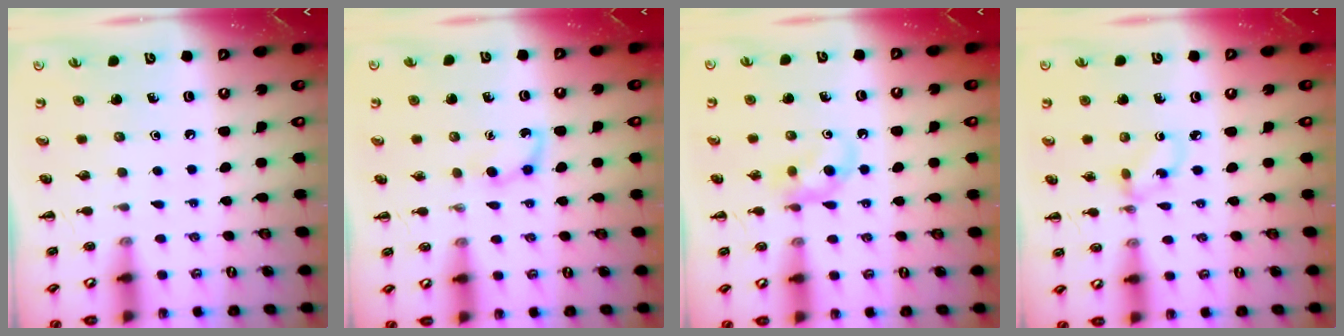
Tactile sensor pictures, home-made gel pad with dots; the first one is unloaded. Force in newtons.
{"total": 3.5, "press": 3.3, "slide": 1.2}
{"total": 6.6, "press": 6.4, "slide": 1.6}
{"total": 1.6, "press": 1.4, "slide": 0.6}